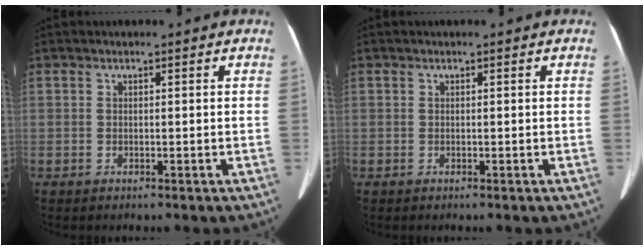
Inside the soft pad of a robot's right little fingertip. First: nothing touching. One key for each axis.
{"total": 0.0}